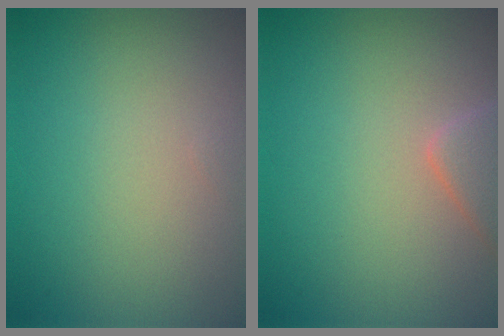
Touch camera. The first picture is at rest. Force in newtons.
{"total": 2.1, "press": 2.1, "slide": 0.2}